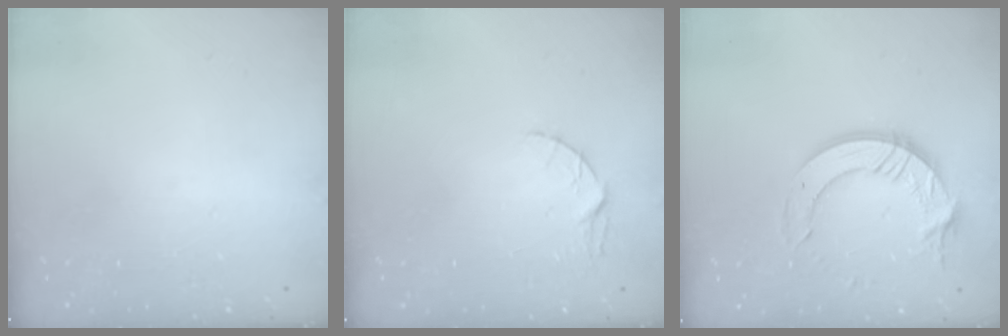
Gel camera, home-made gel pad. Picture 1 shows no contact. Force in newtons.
{"total": 3.4, "press": 3.3, "slide": 0.5}
{"total": 13.5, "press": 13.5, "slide": 1.4}